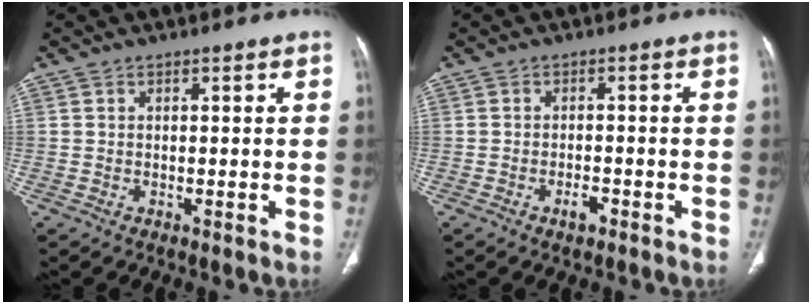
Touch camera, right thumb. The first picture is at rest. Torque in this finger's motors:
{"motor_torque": [0.71, 0.31, 0.64, -0.54, 0.06]}